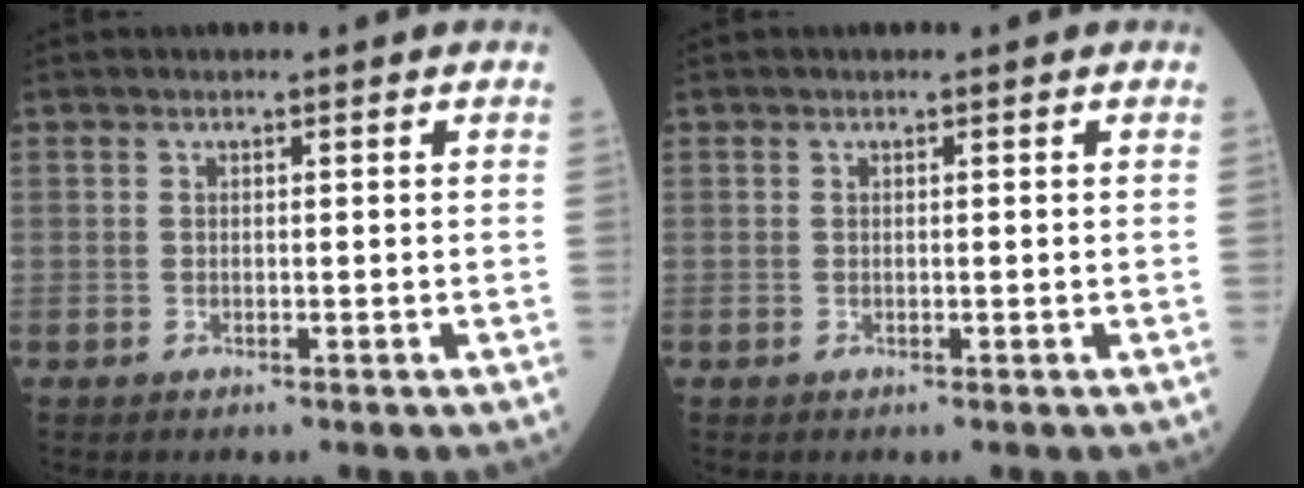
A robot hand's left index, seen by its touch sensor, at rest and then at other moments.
{"total": 0.0}